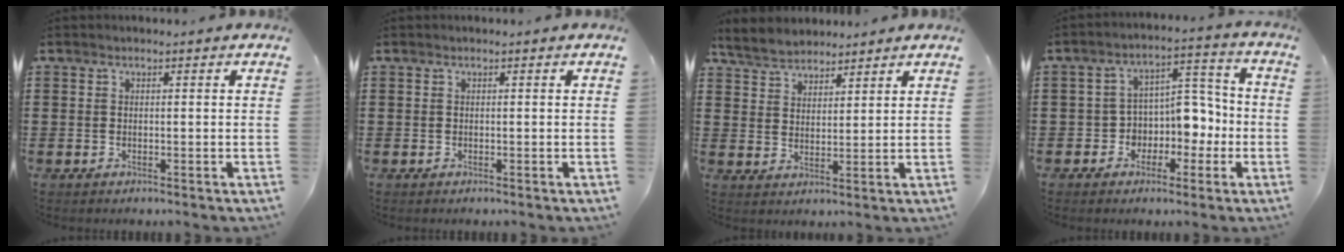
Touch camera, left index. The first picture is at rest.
{"total": 0.0}
{"total": 5.2, "force": [4.9, 1.4, 0.9], "torque": [-0.041, -0.015, 0.089]}
{"total": 6.2, "force": [-1.5, 5.4, 2.7], "torque": [-0.057, 0.005, -0.030]}